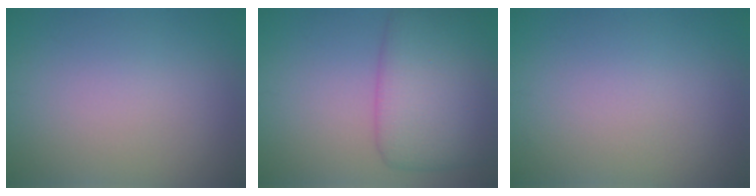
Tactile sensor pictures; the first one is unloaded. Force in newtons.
{"total": 7.5, "press": 7.5, "slide": 0.1}
{"total": 0.0}